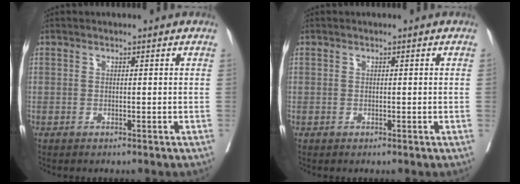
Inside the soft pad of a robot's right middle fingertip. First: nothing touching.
{"total": 0.0}